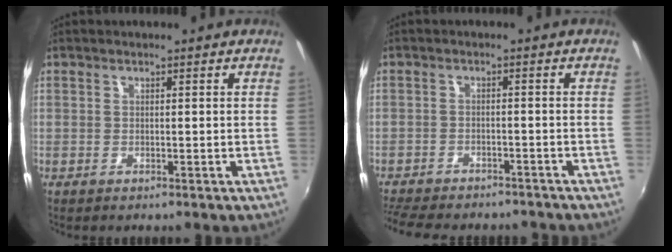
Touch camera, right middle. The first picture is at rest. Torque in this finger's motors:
{"motor_torque": [1.05, -1.09, 0.21, 0.09]}